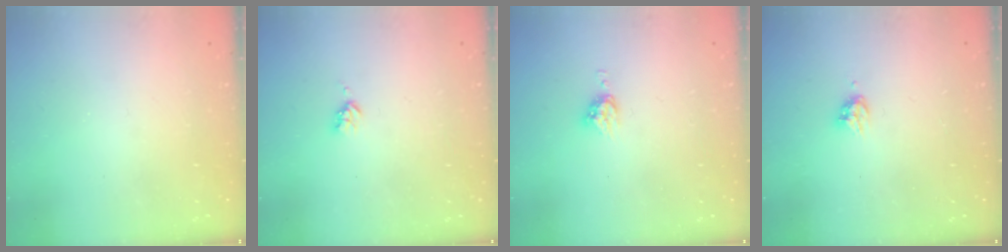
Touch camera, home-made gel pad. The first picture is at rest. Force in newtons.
{"total": 2.7, "press": 2.6, "slide": 0.5}
{"total": 5.1, "press": 5.1, "slide": 0.7}
{"total": 4.2, "press": 4.1, "slide": 0.5}